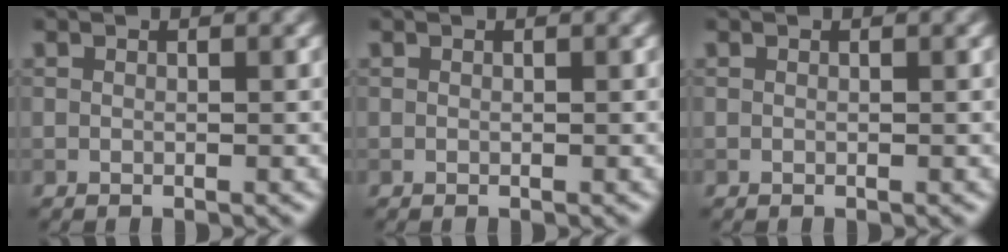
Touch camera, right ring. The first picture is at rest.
{"total": 0.0}
{"total": 0.0}